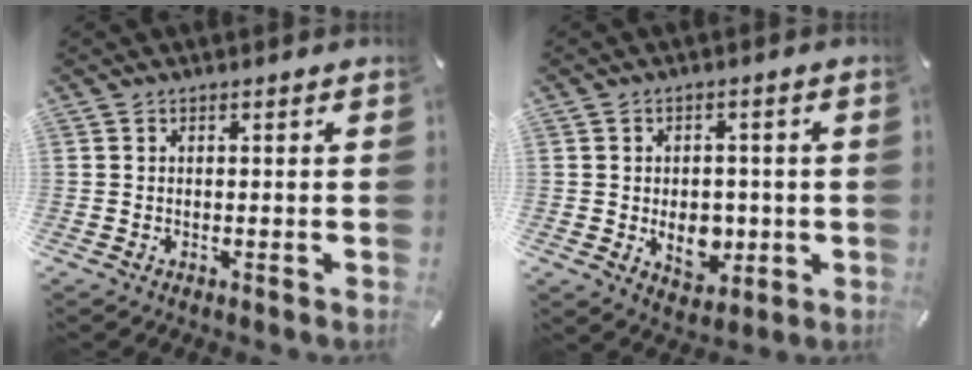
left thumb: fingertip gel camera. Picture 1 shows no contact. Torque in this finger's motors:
{"motor_torque": [0.57, 2.17, 0.16, -0.03, 0.08]}